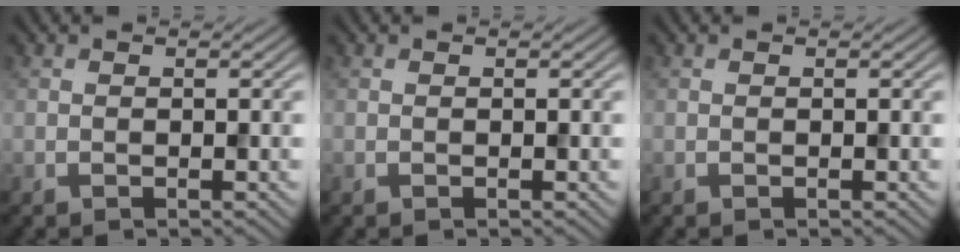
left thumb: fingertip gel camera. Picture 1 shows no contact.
{"total": 0.0}
{"total": 0.0}